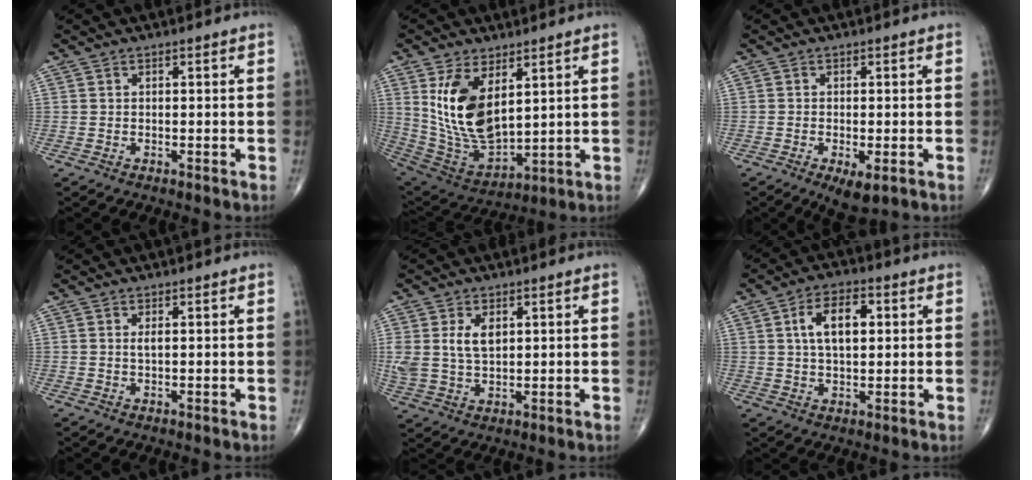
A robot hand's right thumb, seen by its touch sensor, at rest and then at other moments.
{"total": 15.6, "force": [5.0, 8.1, 12.3], "torque": [-0.215, -0.025, 0.121]}
{"total": 4.6, "force": [-1.9, 1.7, 3.9], "torque": [-0.065, -0.013, -0.026]}
{"total": 1.0, "force": [0.2, 0.3, 1.0], "torque": [-0.019, -0.001, 0.004]}
{"total": 7.1, "force": [1.9, 4.3, 5.3], "torque": [-0.104, -0.003, 0.045]}
{"total": 8.7, "force": [2.0, 4.6, 7.1], "torque": [-0.111, 0.007, 0.031]}